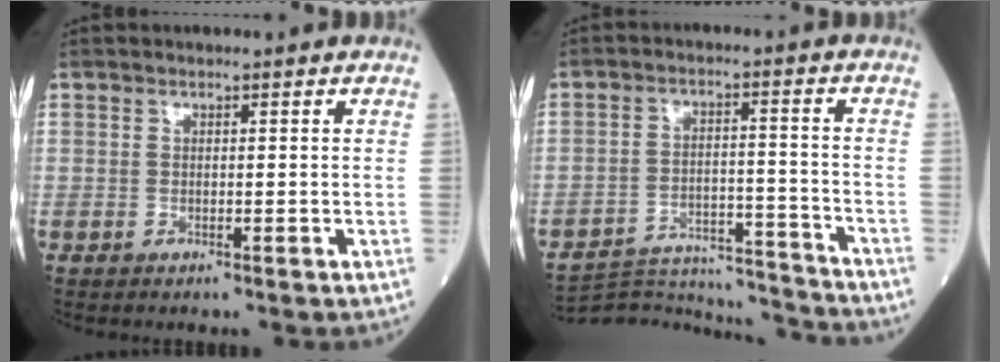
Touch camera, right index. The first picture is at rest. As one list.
[{"total": 16.3, "force": [-16.2, 1.0, 1.8], "torque": [-0.029, 0.019, -0.232]}]